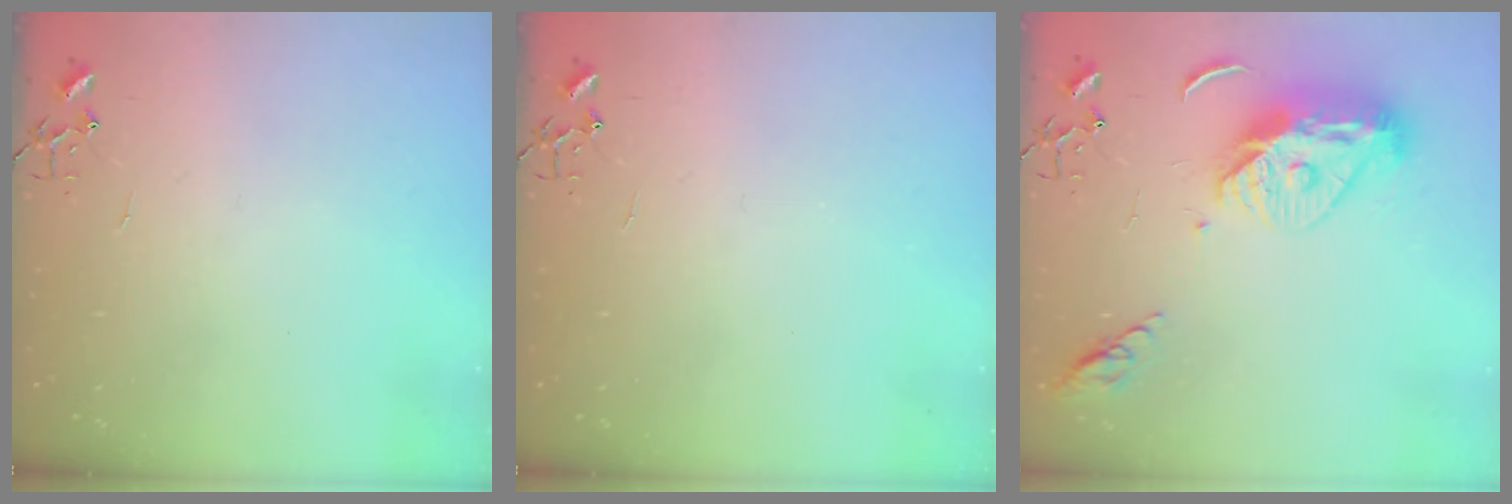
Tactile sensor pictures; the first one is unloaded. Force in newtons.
{"total": 0.0}
{"total": 12.7, "press": 12.7, "slide": 0.9}